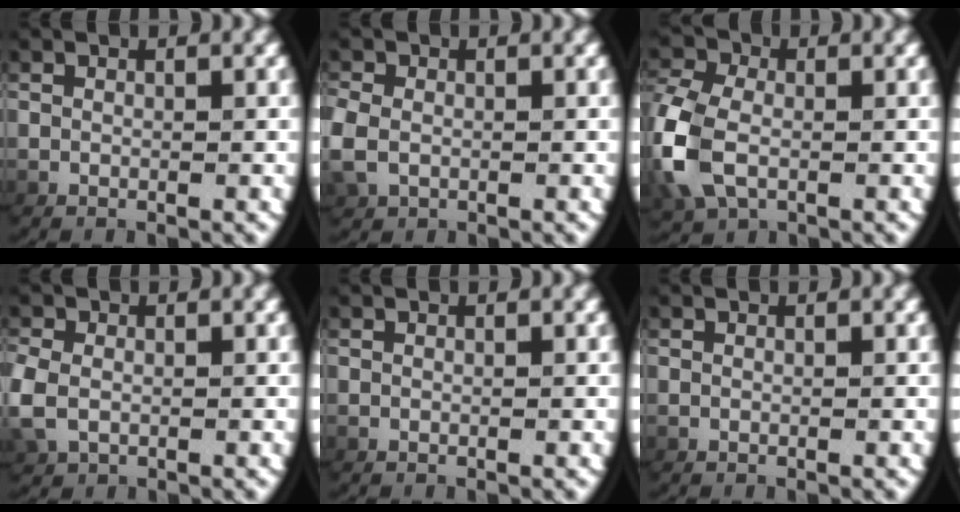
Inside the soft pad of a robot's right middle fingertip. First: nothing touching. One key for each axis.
{"total": 1.6, "fx": -0.1, "fy": 1.3, "fz": 0.9, "tx": -0.035, "ty": -0.003, "tz": 0.007}
{"total": 4.7, "fx": -0.4, "fy": 3.5, "fz": 3.2, "tx": -0.109, "ty": -0.015, "tz": 0.007}
{"total": 2.0, "fx": 0.0, "fy": 1.6, "fz": 1.2, "tx": -0.044, "ty": -0.005, "tz": 0.010}
{"total": 0.0}
{"total": 0.0}